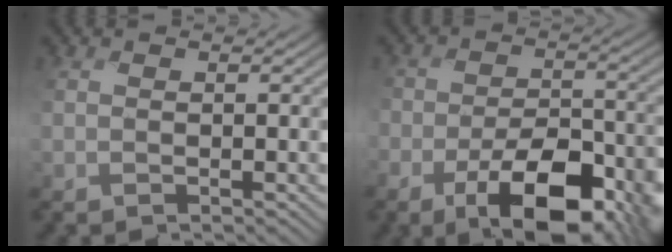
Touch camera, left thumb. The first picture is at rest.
{"total": 13.2, "force": [-7.2, 6.4, 9.1], "torque": [-0.156, -0.019, -0.108]}